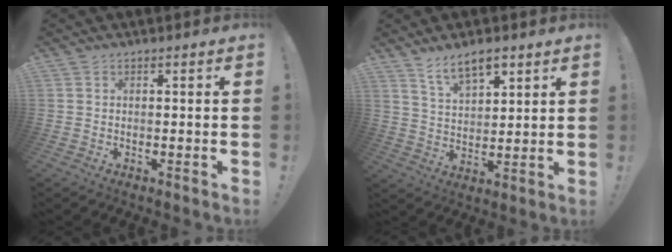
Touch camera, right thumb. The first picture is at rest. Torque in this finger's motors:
{"motor_torque": [0.01, 0.10, 0.38, 0.32, 0.02]}